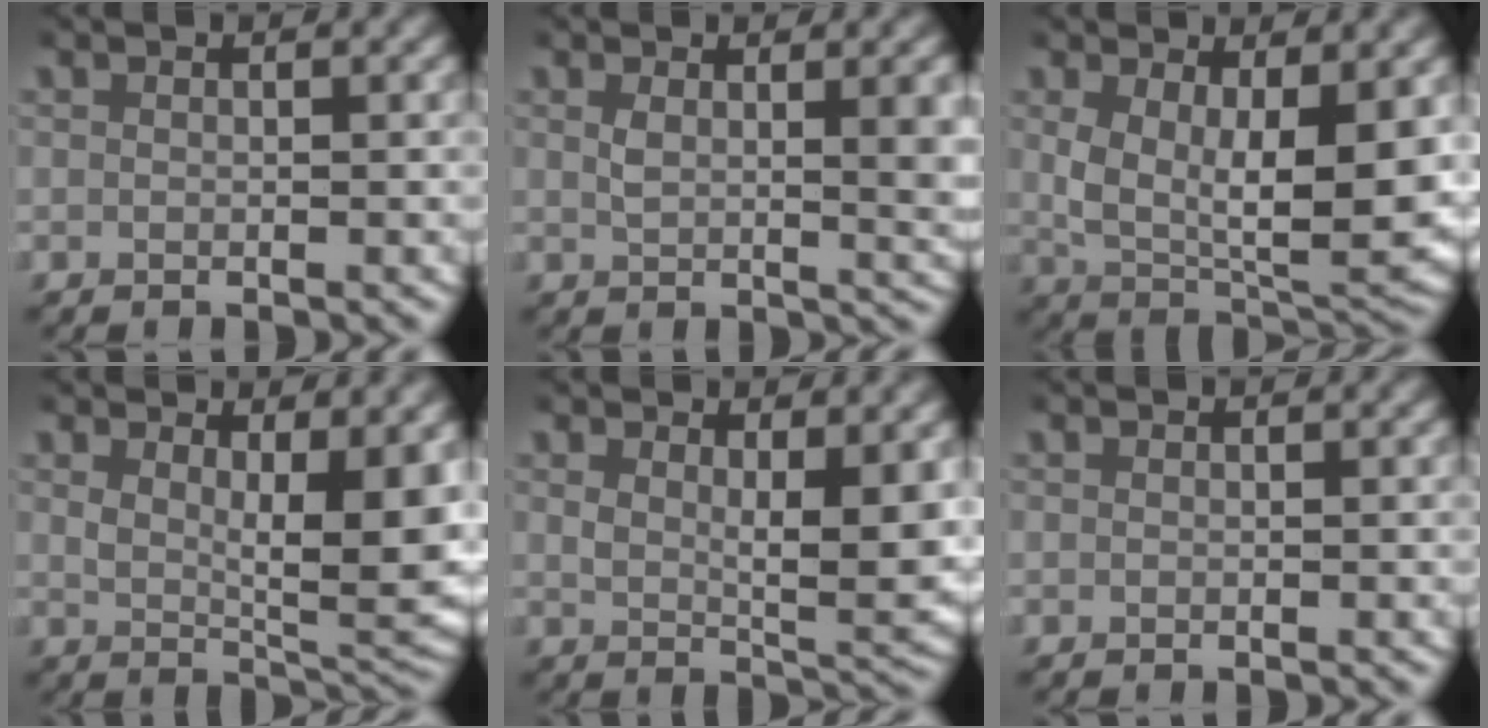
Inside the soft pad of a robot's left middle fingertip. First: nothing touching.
{"total": 3.6, "force": [1.0, 0.9, 3.3], "torque": [-0.037, -0.008, 0.022]}
{"total": 8.1, "force": [0.9, 4.1, 7.0], "torque": [-0.124, -0.028, 0.025]}
{"total": 6.6, "force": [2.1, 2.2, 5.9], "torque": [-0.079, -0.017, 0.043]}
{"total": 4.8, "force": [2.0, 1.5, 4.1], "torque": [-0.060, -0.017, 0.039]}
{"total": 0.0}